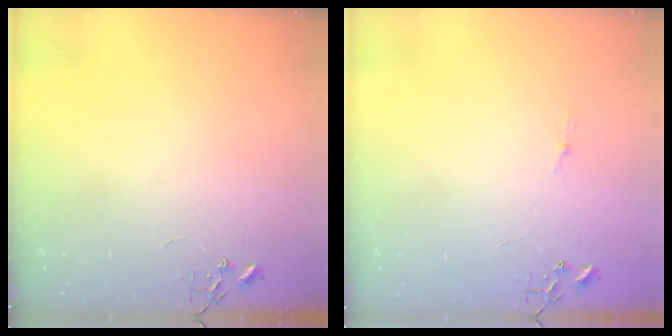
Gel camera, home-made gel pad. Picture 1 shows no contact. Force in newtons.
{"total": 3.1, "press": 3.1, "slide": 0.4}